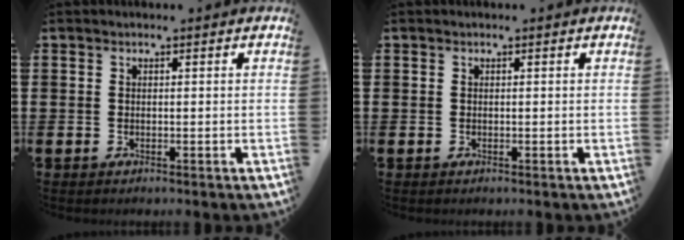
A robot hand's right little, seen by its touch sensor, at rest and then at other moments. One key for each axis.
{"total": 0.0}